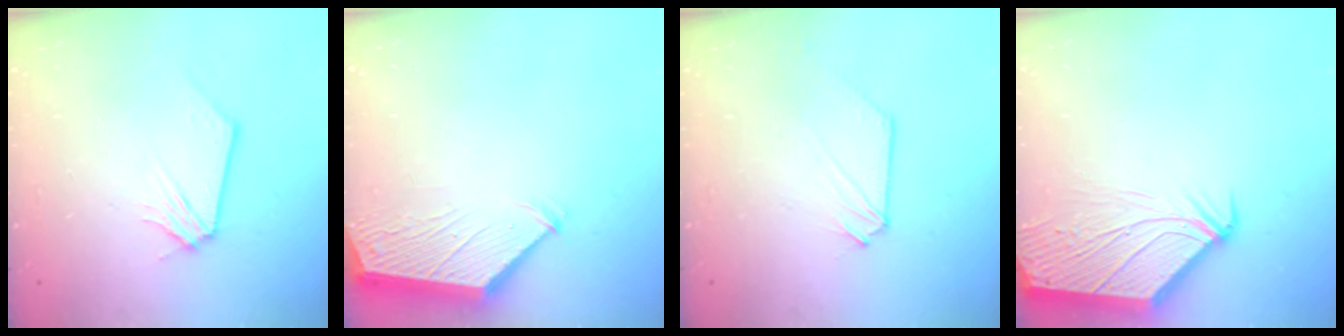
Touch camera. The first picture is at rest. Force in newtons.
{"total": 3.7, "press": 3.6, "slide": 0.6}
{"total": 0.0}
{"total": 7.1, "press": 7.0, "slide": 1.0}